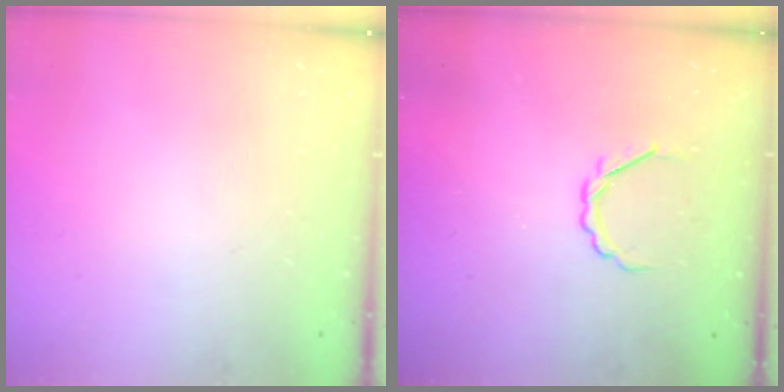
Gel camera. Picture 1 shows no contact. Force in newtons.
{"total": 3.4, "press": 3.3, "slide": 1.0}